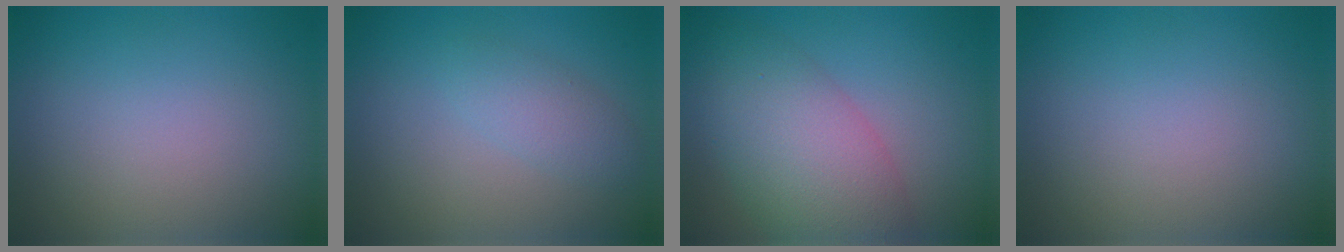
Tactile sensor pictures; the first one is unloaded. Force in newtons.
{"total": 2.1, "press": 2.1, "slide": 0.1}
{"total": 7.7, "press": 7.7, "slide": 0.4}
{"total": 0.0}